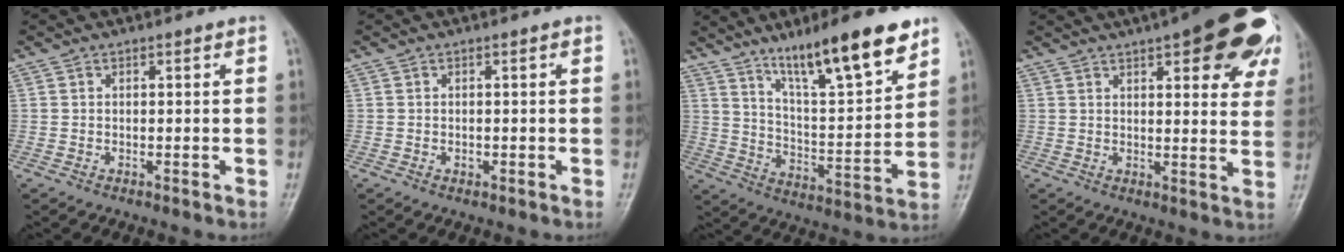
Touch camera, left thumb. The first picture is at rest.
{"total": 1.0, "force": [-0.1, 0.7, 0.7], "torque": [-0.009, 0.006, 0.000]}
{"total": 17.7, "force": [12.0, 3.5, 12.6], "torque": [-0.178, -0.064, 0.203]}
{"total": 21.5, "force": [11.3, 7.2, 16.9], "torque": [-0.188, -0.013, 0.134]}